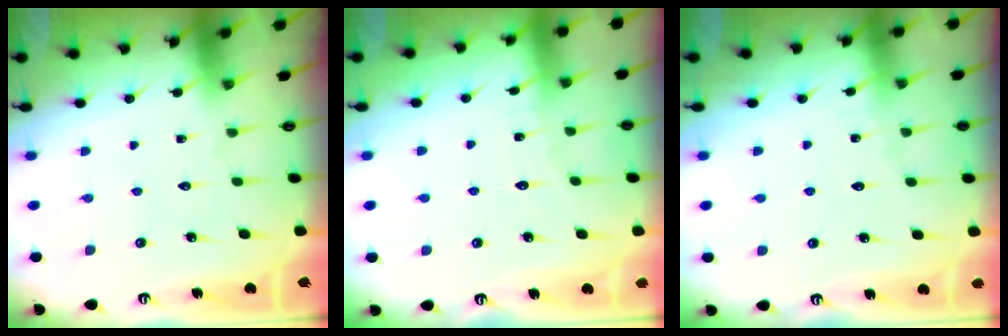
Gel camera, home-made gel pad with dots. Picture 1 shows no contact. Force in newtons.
{"total": 3.5, "press": 3.5, "slide": 0.4}
{"total": 2.5, "press": 2.5, "slide": 0.3}